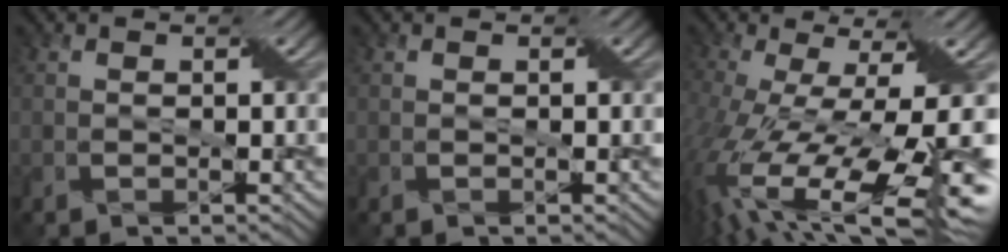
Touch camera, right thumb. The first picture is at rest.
{"total": 0.0}
{"total": 18.0, "force": [-4.2, 5.8, 16.5], "torque": [-0.339, -0.039, -0.051]}